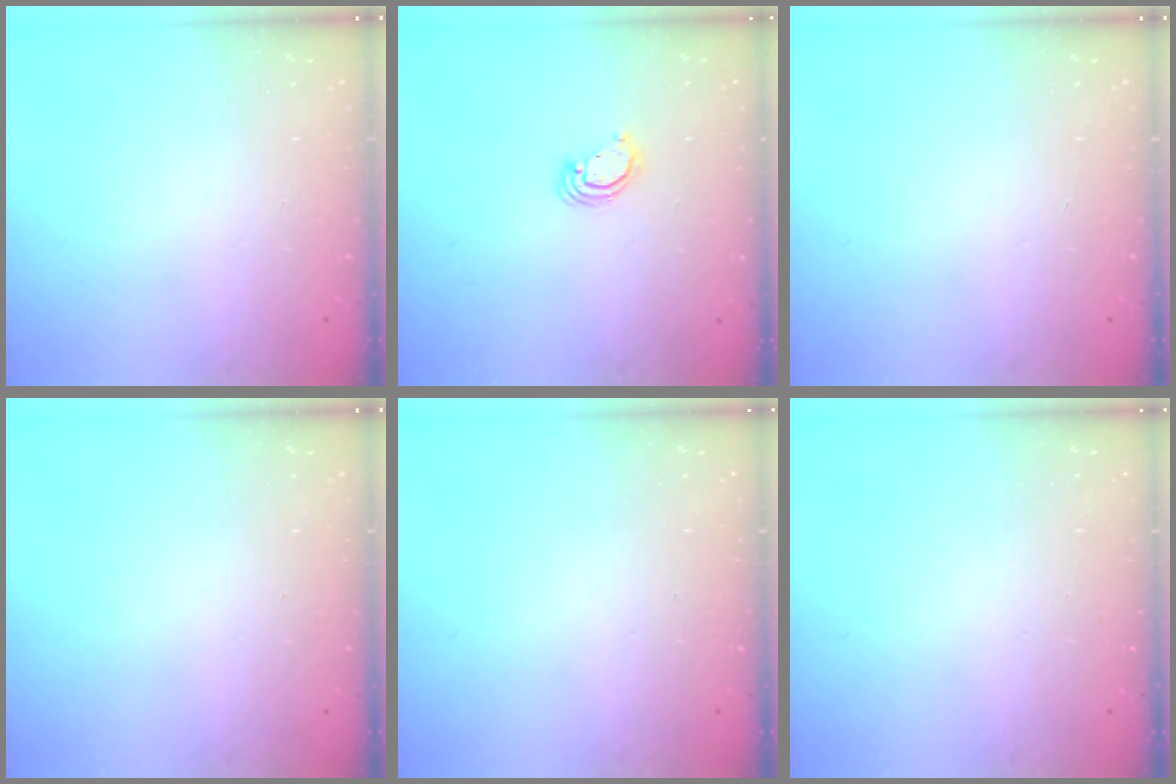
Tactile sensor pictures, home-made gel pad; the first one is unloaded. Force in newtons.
{"total": 3.6, "press": 3.6, "slide": 0.2}
{"total": 0.0}
{"total": 0.0}
{"total": 0.0}
{"total": 0.0}